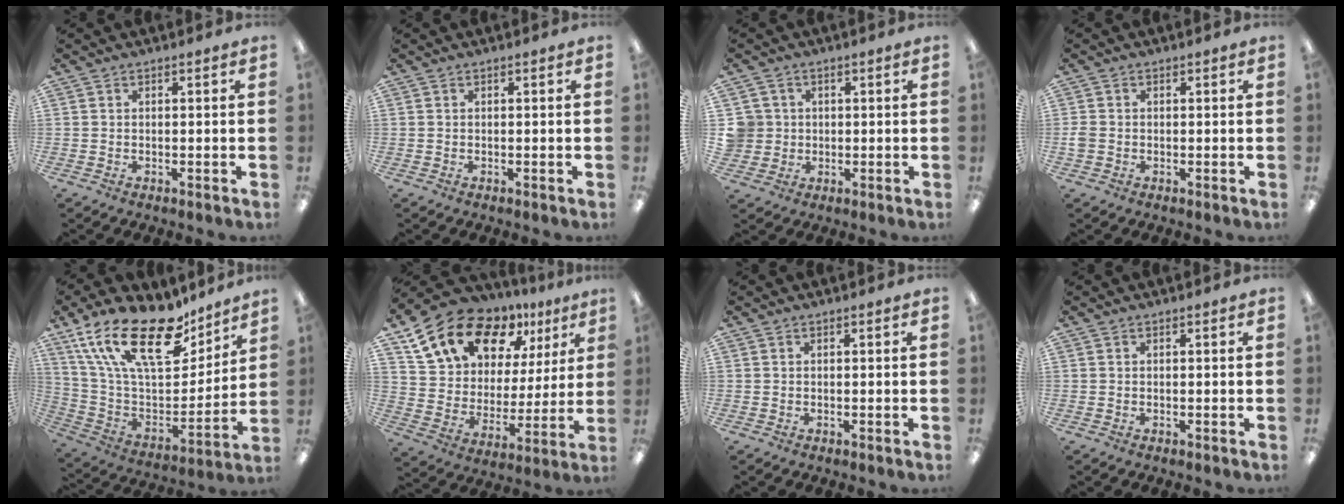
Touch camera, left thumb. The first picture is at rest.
{"total": 0.0}
{"total": 4.4, "force": [0.6, 4.3, 0.4], "torque": [-0.012, 0.008, 0.012]}
{"total": 1.9, "force": [-0.3, 1.7, 0.9], "torque": [-0.014, 0.005, -0.006]}
{"total": 25.0, "force": [16.2, 10.8, 15.7], "torque": [-0.291, -0.096, 0.288]}
{"total": 17.9, "force": [12.1, 10.1, 8.5], "torque": [-0.164, -0.068, 0.223]}
{"total": 0.0}
{"total": 0.0}